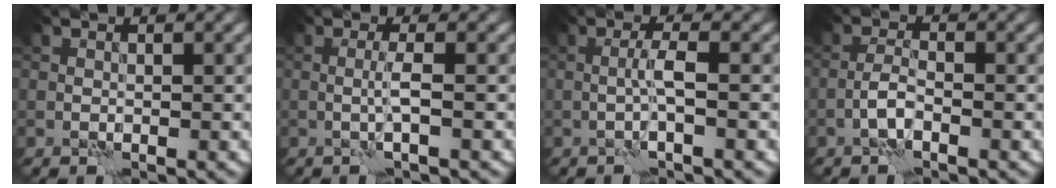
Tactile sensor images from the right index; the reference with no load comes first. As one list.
[{"total": 1.5, "force": [-0.1, 0.0, 1.5], "torque": [-0.032, 0.003, -0.004]}, {"total": 1.8, "force": [-0.3, 0.1, 1.8], "torque": [-0.036, 0.008, -0.008]}, {"total": 1.9, "force": [-1.1, 0.5, 1.4], "torque": [-0.031, 0.009, -0.026]}]